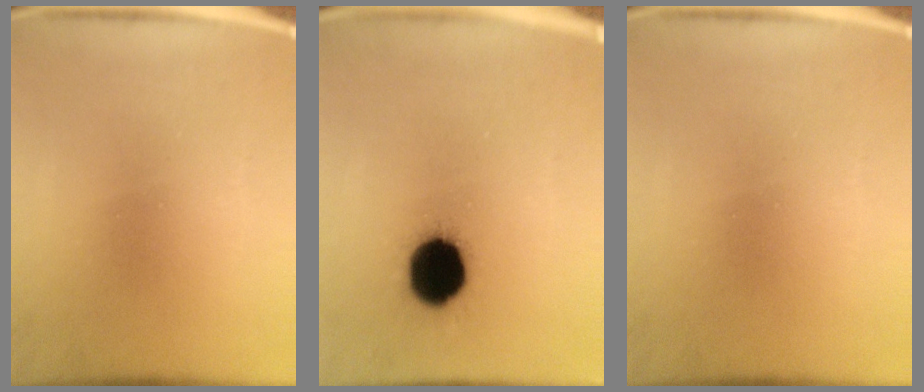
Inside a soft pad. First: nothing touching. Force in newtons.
{"total": 14.5}
{"total": 0.0}